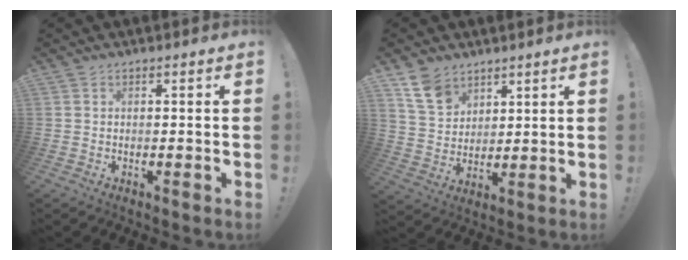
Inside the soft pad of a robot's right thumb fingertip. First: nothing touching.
{"total": 10.1, "force": [6.8, 6.3, 3.8], "torque": [-0.073, -0.035, 0.136]}